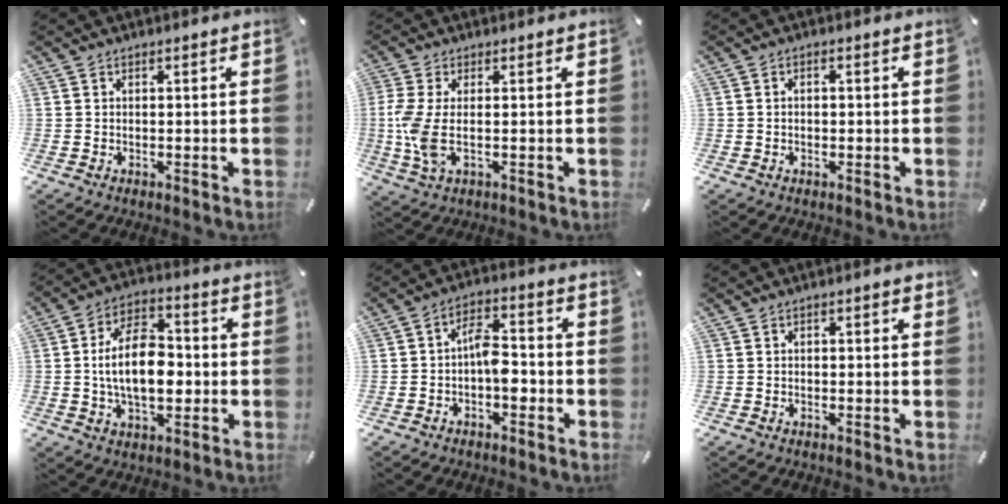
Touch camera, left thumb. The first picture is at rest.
{"total": 7.3, "force": [-0.1, 2.8, 6.8], "torque": [-0.159, -0.018, -0.004]}
{"total": 1.2, "force": [-0.2, 0.8, 0.9], "torque": [-0.018, 0.004, -0.006]}
{"total": 14.5, "force": [-0.8, 8.9, 11.4], "torque": [-0.213, 0.003, -0.017]}
{"total": 7.2, "force": [-2.2, 4.0, 5.6], "torque": [-0.089, 0.019, -0.039]}
{"total": 1.0, "force": [-0.2, 0.6, 0.8], "torque": [-0.013, 0.002, -0.005]}